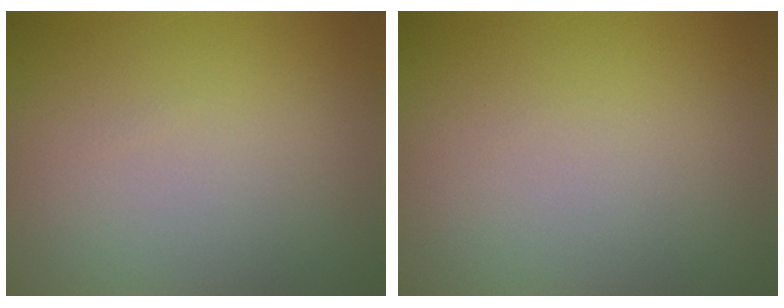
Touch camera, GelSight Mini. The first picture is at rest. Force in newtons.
{"total": 0.0}